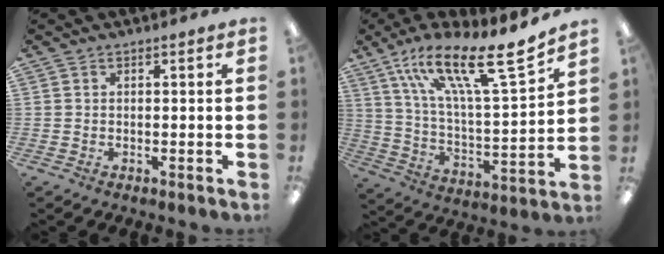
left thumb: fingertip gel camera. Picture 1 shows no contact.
{"total": 21.2, "force": [14.2, 5.2, 14.9], "torque": [-0.250, -0.085, 0.232]}